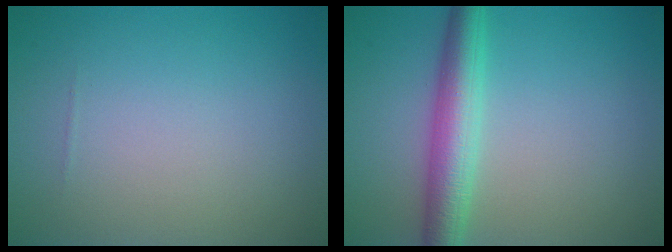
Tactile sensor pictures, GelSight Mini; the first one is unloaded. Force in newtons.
{"total": 4.7, "press": 4.7, "slide": 0.1}